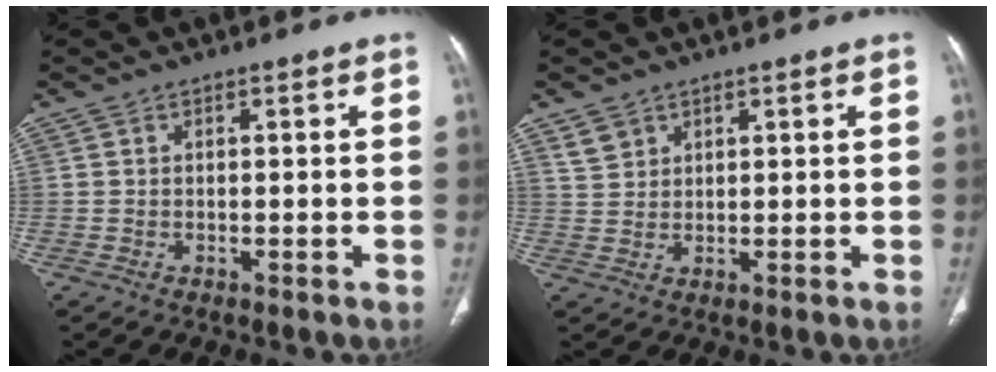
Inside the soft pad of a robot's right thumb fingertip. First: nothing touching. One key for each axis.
{"total": 3.1, "fx": 2.1, "fy": 2.1, "fz": 0.6, "tx": 0.002, "ty": -0.009, "tz": 0.044}